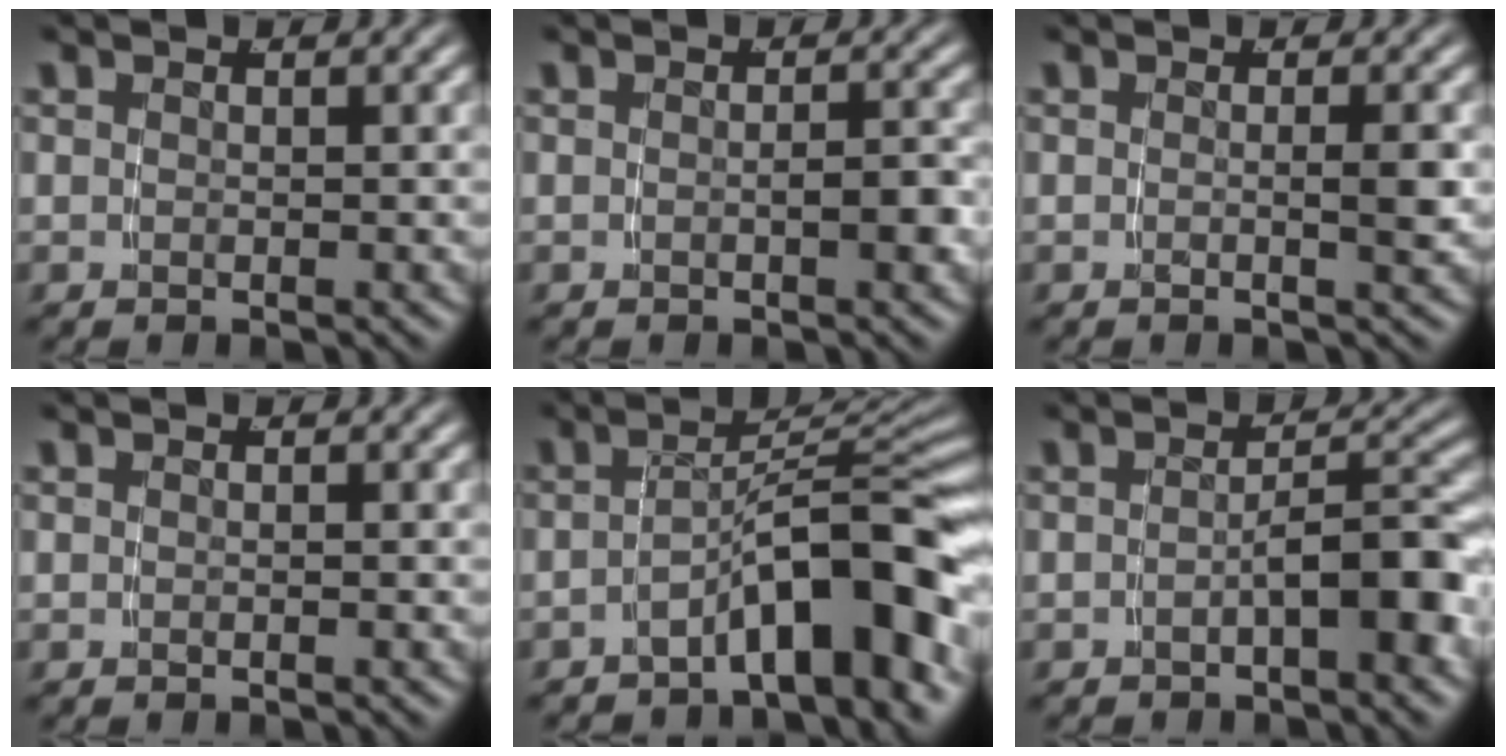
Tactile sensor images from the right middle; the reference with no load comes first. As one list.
[{"total": 1.5, "force": [-0.7, 0.3, 1.3], "torque": [-0.019, 0.001, -0.012]}, {"total": 1.5, "force": [-0.3, -0.7, 1.3], "torque": [-0.019, -0.002, -0.004]}, {"total": 0.0}, {"total": 9.1, "force": [-4.6, 2.8, 7.3], "torque": [-0.093, 0.003, -0.069]}, {"total": 4.2, "force": [-2.3, 0.8, 3.4], "torque": [-0.035, 0.003, -0.034]}]